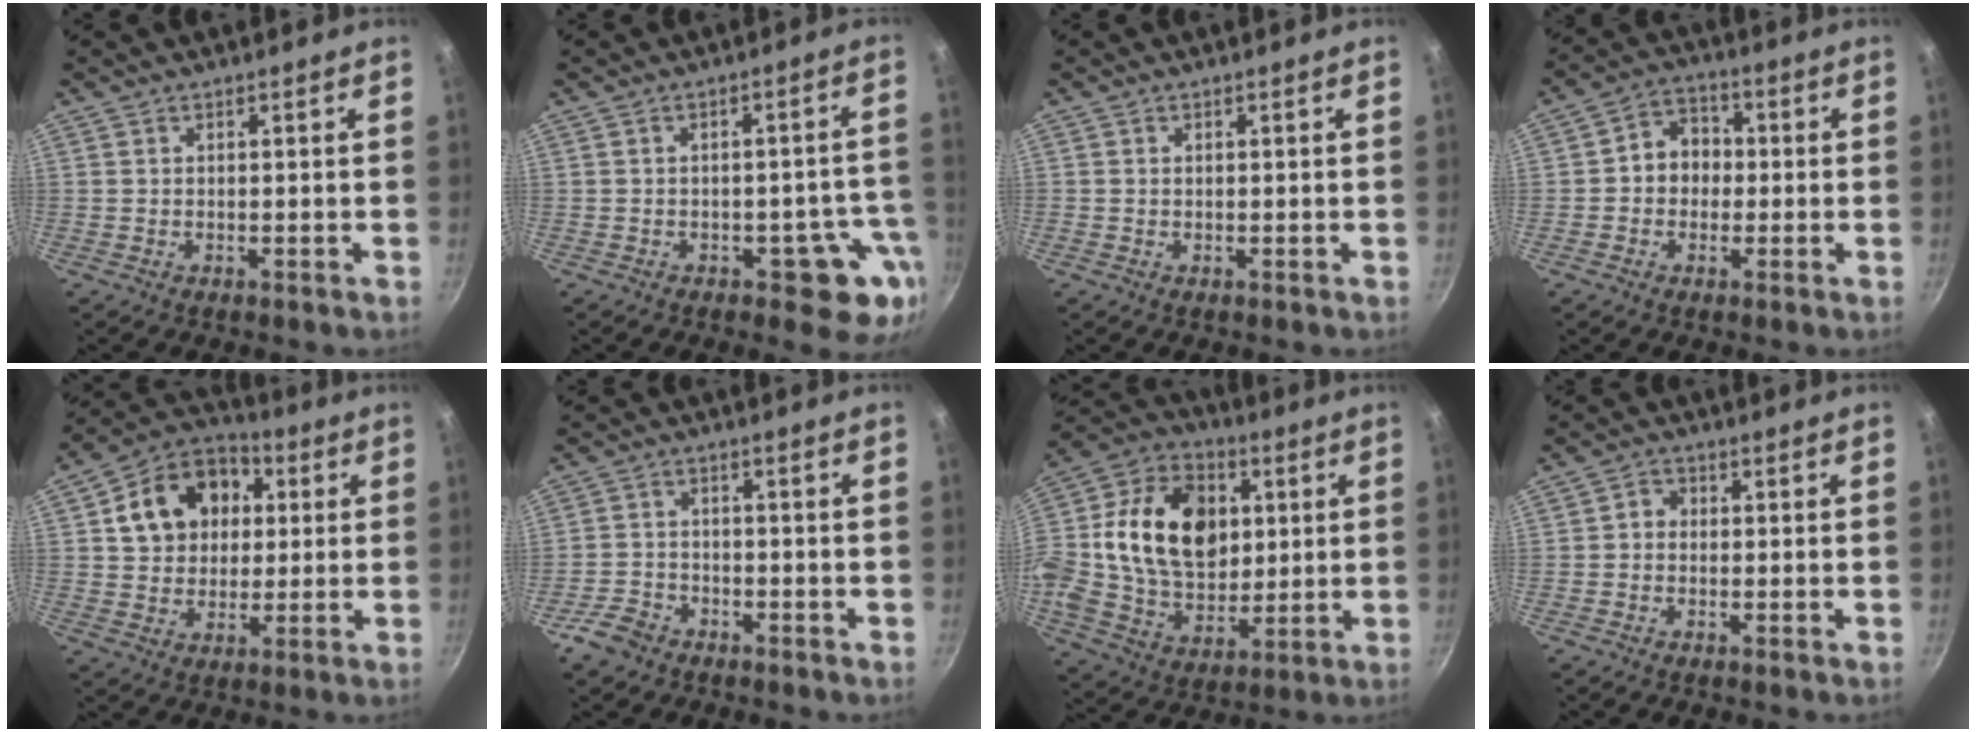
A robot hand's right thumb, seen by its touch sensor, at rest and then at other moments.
{"total": 8.5, "force": [-3.7, 4.7, 6.1], "torque": [-0.012, 0.036, -0.038]}
{"total": 0.0}
{"total": 7.0, "force": [-0.2, 6.0, 3.6], "torque": [-0.019, 0.018, -0.016]}
{"total": 15.4, "force": [3.3, 12.3, 8.6], "torque": [-0.119, 0.026, 0.044]}
{"total": 5.2, "force": [-3.5, 3.5, 1.8], "torque": [-0.032, 0.034, -0.063]}
{"total": 26.0, "force": [3.8, 18.6, 17.7], "torque": [-0.310, 0.023, 0.061]}
{"total": 2.3, "force": [-0.3, 2.0, 1.1], "torque": [-0.013, 0.010, -0.013]}